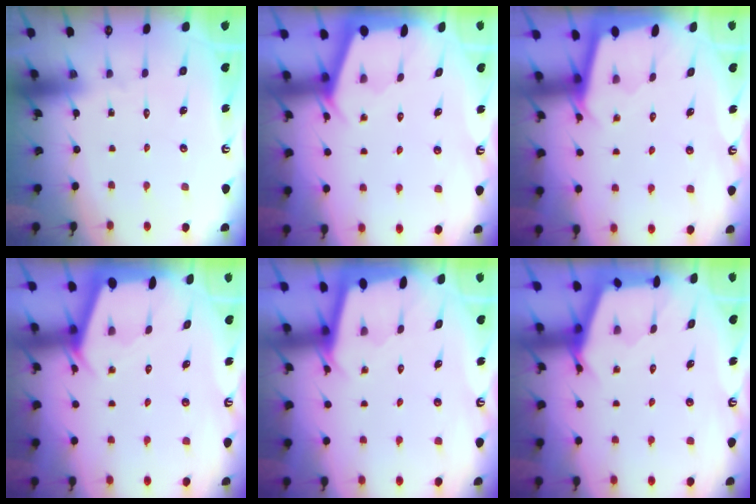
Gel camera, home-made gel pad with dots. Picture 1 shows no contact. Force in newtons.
{"total": 2.4, "press": 2.4, "slide": 0.3}
{"total": 1.9, "press": 1.9, "slide": 0.1}
{"total": 2.5, "press": 2.5, "slide": 0.3}
{"total": 1.8, "press": 1.8, "slide": 0.1}
{"total": 2.6, "press": 2.6, "slide": 0.3}